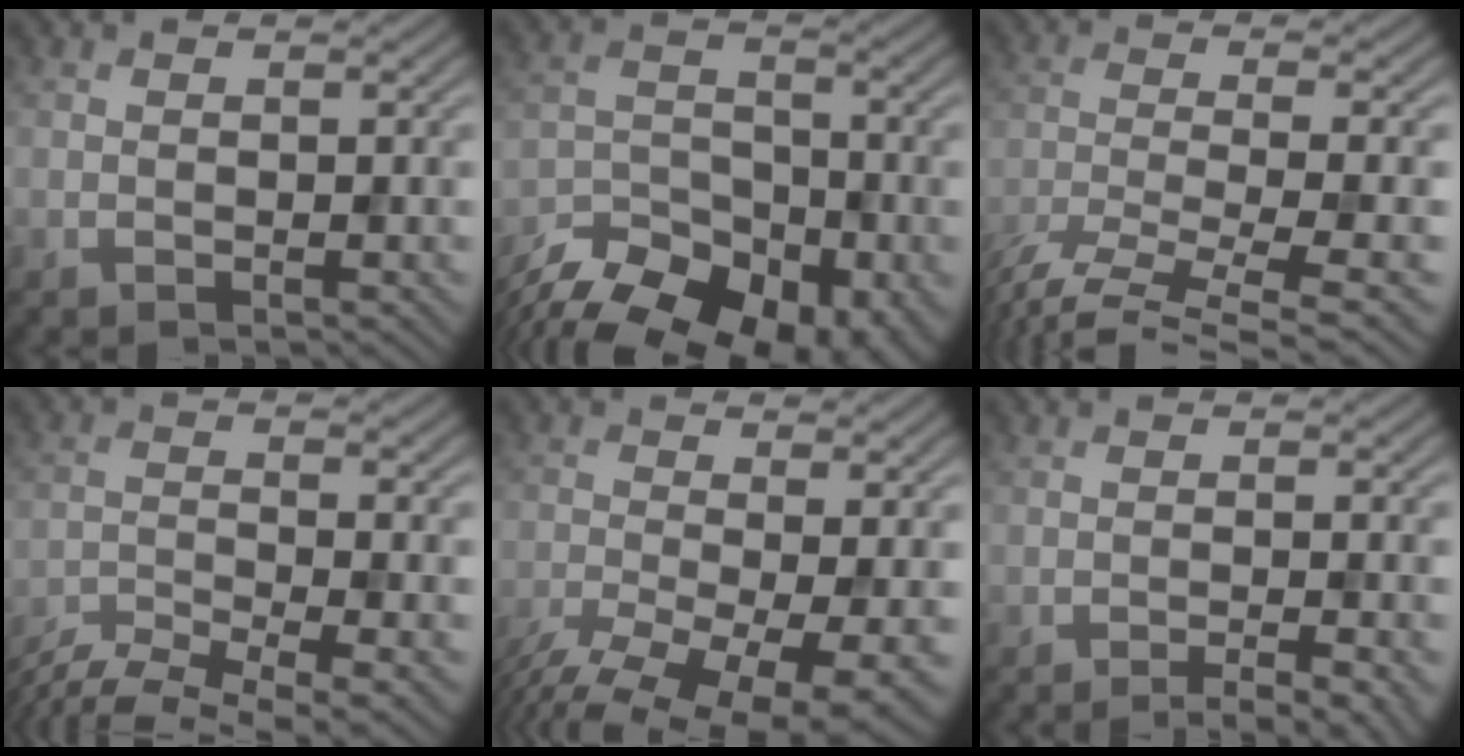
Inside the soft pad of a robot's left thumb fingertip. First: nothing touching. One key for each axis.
{"total": 15.6, "fx": -12.2, "fy": 7.5, "fz": 6.2, "tx": -0.126, "ty": -0.034, "tz": -0.179}
{"total": 8.9, "fx": -6.1, "fy": 2.0, "fz": 6.2, "tx": -0.125, "ty": -0.019, "tz": -0.108}
{"total": 8.0, "fx": -6.6, "fy": 1.4, "fz": 4.4, "tx": -0.089, "ty": -0.011, "tz": -0.121}
{"total": 10.6, "fx": -6.2, "fy": 3.4, "fz": 8.0, "tx": -0.163, "ty": -0.027, "tz": -0.094}
{"total": 4.3, "fx": -2.7, "fy": 0.7, "fz": 3.2, "tx": -0.040, "ty": 0.008, "tz": -0.046}